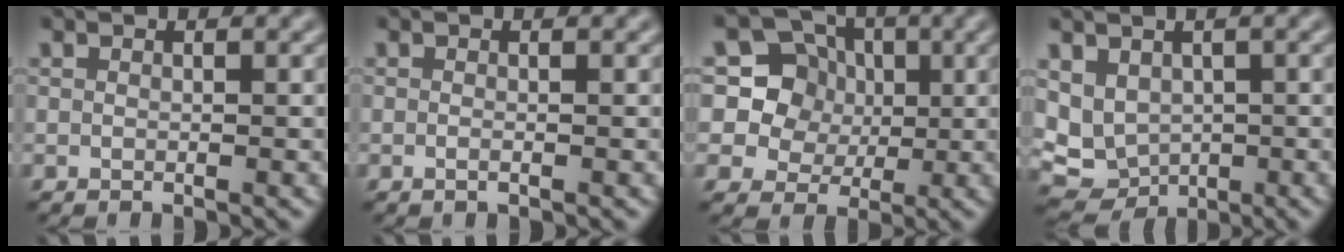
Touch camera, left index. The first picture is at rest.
{"total": 0.8, "force": [-0.4, 0.3, 0.7], "torque": [-0.010, -0.009, -0.012]}
{"total": 6.4, "force": [1.7, 5.8, 2.0], "torque": [-0.042, 0.011, 0.022]}
{"total": 4.4, "force": [0.2, 3.6, 2.4], "torque": [-0.046, -0.011, 0.016]}